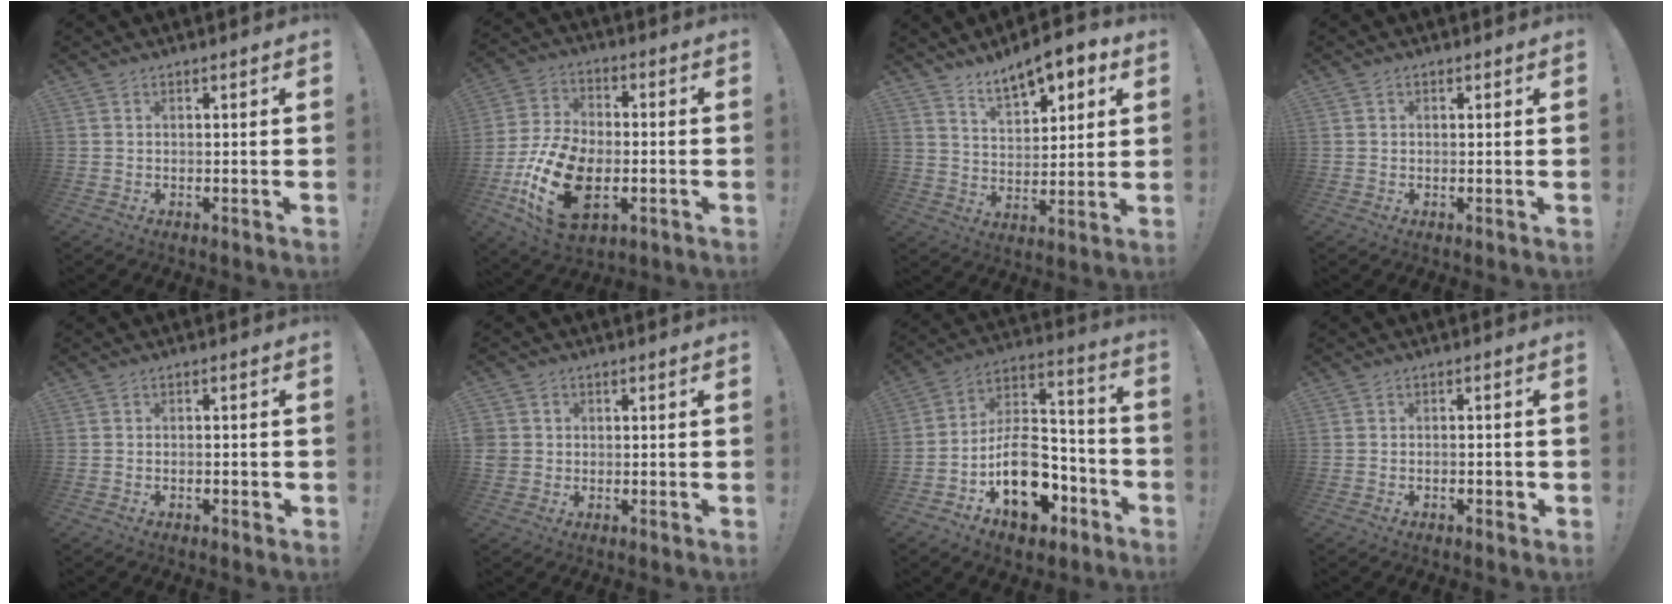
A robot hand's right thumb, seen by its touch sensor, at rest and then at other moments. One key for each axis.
{"total": 20.9, "fx": -5.6, "fy": 12.8, "fz": 15.6, "tx": -0.291, "ty": 0.025, "tz": -0.087}
{"total": 10.7, "fx": 7.8, "fy": 4.7, "fz": 5.6, "tx": -0.080, "ty": -0.052, "tz": 0.140}
{"total": 0.7, "fx": 0.2, "fy": 0.6, "fz": 0.2, "tx": 0.001, "ty": 0.001, "tz": 0.002}
{"total": 1.3, "fx": -0.6, "fy": 0.7, "fz": 0.9, "tx": -0.014, "ty": 0.004, "tz": -0.010}
{"total": 3.5, "fx": 0.2, "fy": 3.4, "fz": 0.7, "tx": -0.020, "ty": 0.007, "tz": 0.008}
{"total": 18.0, "fx": -7.5, "fy": 12.0, "fz": 11.1, "tx": -0.150, "ty": 0.053, "tz": -0.114}
{"total": 2.0, "fx": -0.9, "fy": 1.1, "fz": 1.4, "tx": -0.021, "ty": 0.008, "tz": -0.014}